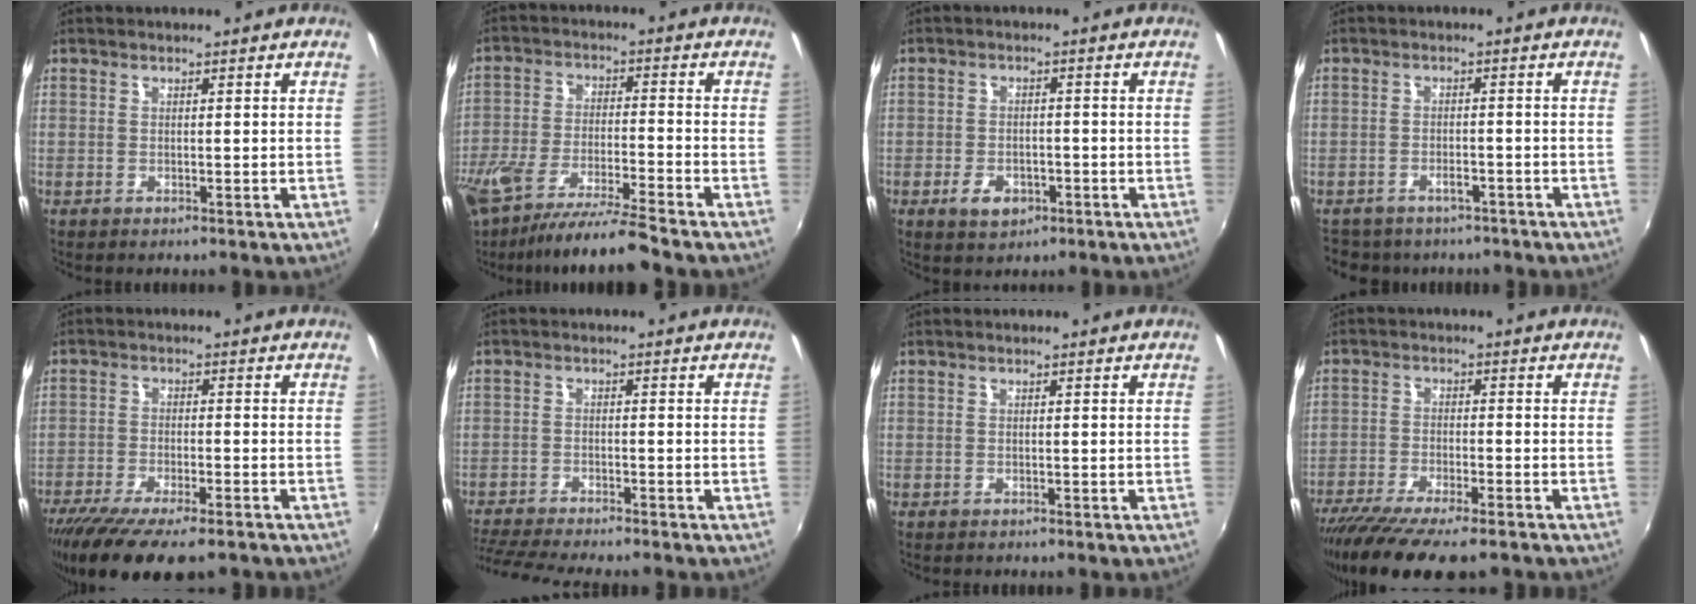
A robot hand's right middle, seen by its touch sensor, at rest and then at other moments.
{"total": 13.9, "force": [-11.4, 0.5, 7.9], "torque": [-0.169, -0.034, -0.201]}
{"total": 4.8, "force": [-2.4, 3.0, 2.9], "torque": [-0.069, -0.003, -0.038]}
{"total": 8.4, "force": [-6.8, 4.0, 2.7], "torque": [-0.065, -0.007, -0.094]}
{"total": 15.5, "force": [-11.9, 3.4, 9.2], "torque": [-0.189, -0.055, -0.192]}
{"total": 9.9, "force": [-9.0, 0.4, 4.2], "torque": [-0.108, -0.023, -0.150]}
{"total": 0.0}
{"total": 15.4, "force": [-12.2, 2.8, 8.9], "torque": [-0.181, -0.050, -0.198]}